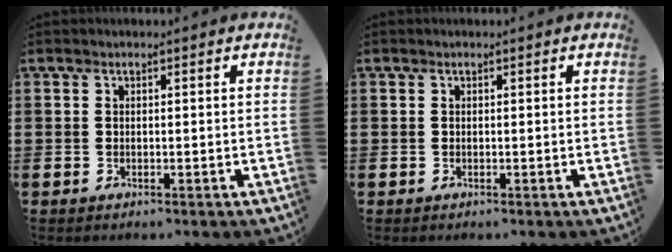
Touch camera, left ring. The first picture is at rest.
{"total": 0.0}